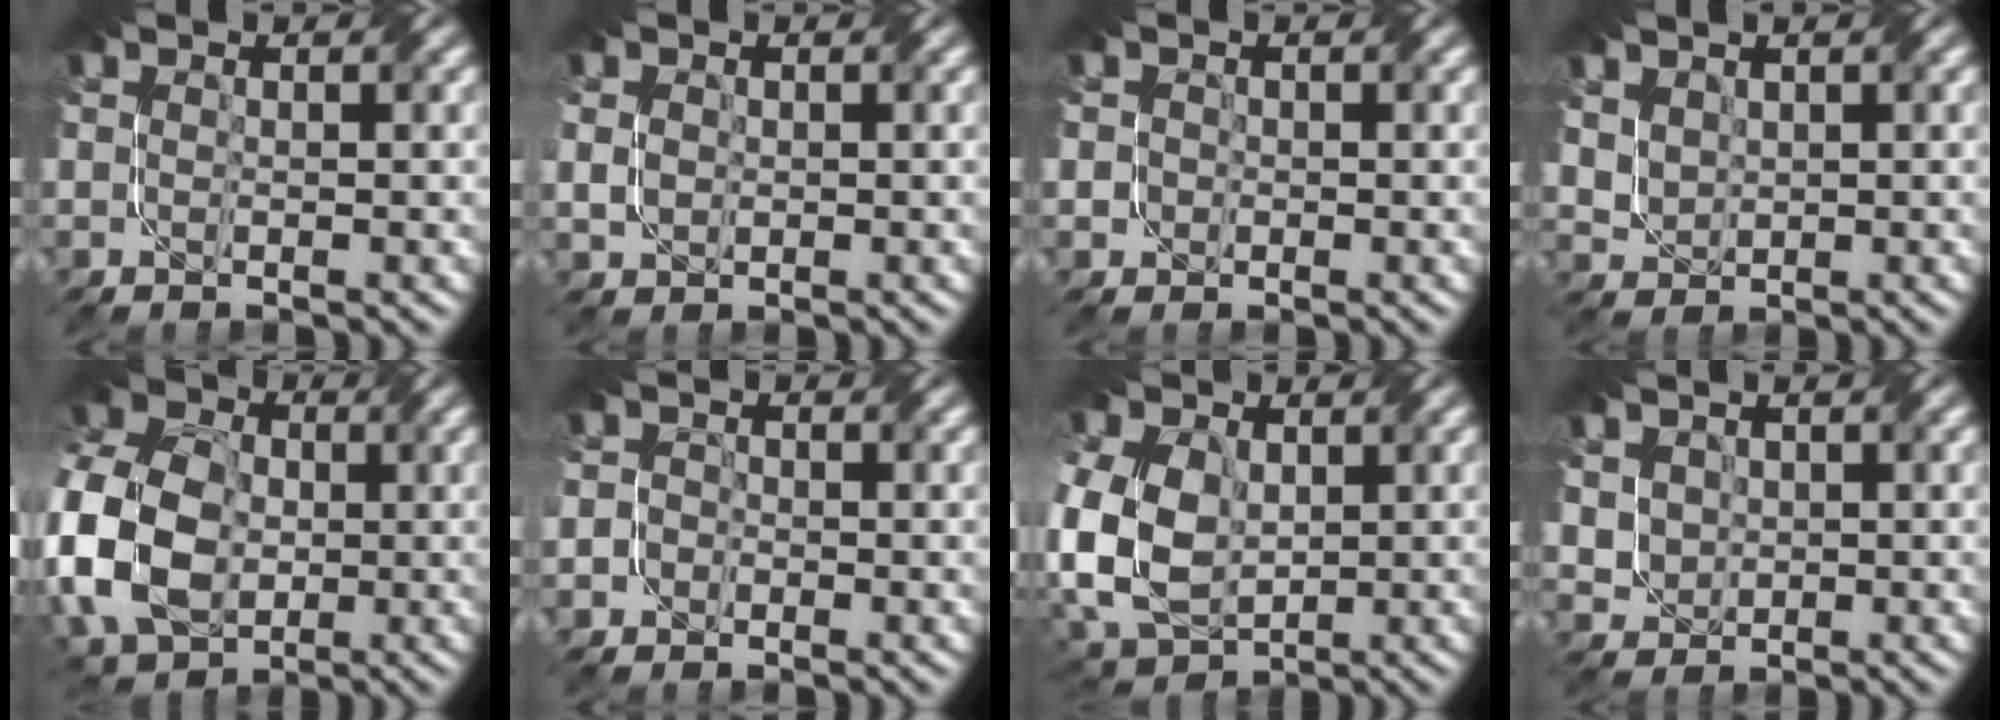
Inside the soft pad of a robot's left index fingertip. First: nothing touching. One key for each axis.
{"total": 1.6, "fx": -0.1, "fy": 1.3, "fz": 0.9, "tx": -0.032, "ty": 0.004, "tz": 0.006}
{"total": 1.0, "fx": -0.1, "fy": 1.0, "fz": 0.3, "tx": -0.002, "ty": 0.003, "tz": 0.000}
{"total": 2.6, "fx": 1.4, "fy": 1.8, "fz": 1.2, "tx": -0.055, "ty": 0.000, "tz": 0.052}
{"total": 13.5, "fx": -2.7, "fy": 9.7, "fz": 9.1, "tx": -0.238, "ty": 0.010, "tz": -0.079}
{"total": 1.9, "fx": -0.8, "fy": 1.6, "fz": 0.6, "tx": 0.010, "ty": 0.011, "tz": -0.037}
{"total": 14.2, "fx": -0.4, "fy": 10.3, "fz": 9.7, "tx": -0.225, "ty": -0.004, "tz": -0.033}
{"total": 3.0, "fx": 1.1, "fy": 2.5, "fz": 1.3, "tx": -0.053, "ty": 0.001, "tz": 0.036}